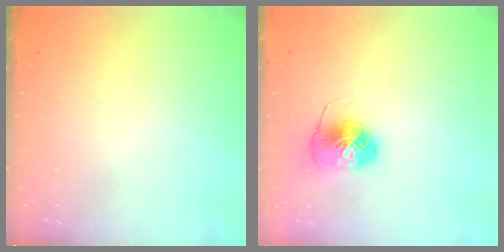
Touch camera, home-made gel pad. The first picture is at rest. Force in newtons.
{"total": 7.9, "press": 7.9, "slide": 0.3}